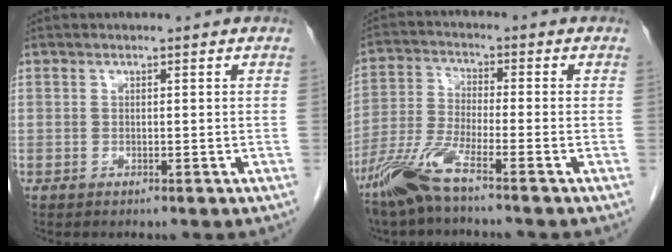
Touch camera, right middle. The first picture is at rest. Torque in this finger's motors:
{"motor_torque": [1.11, -1.03, 0.14, 0.09]}